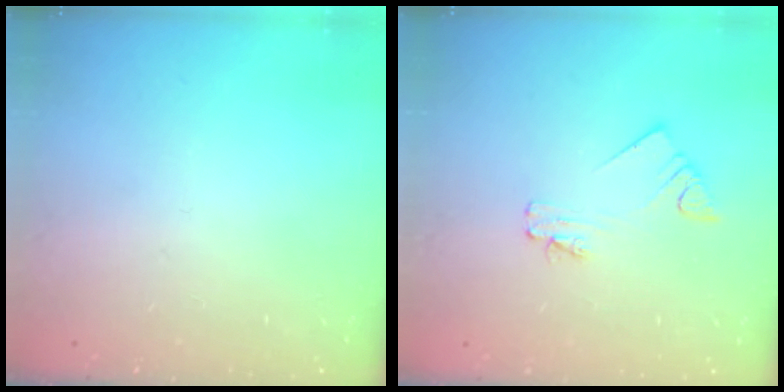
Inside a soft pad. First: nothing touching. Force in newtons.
{"total": 1.9, "press": 1.9, "slide": 0.1}